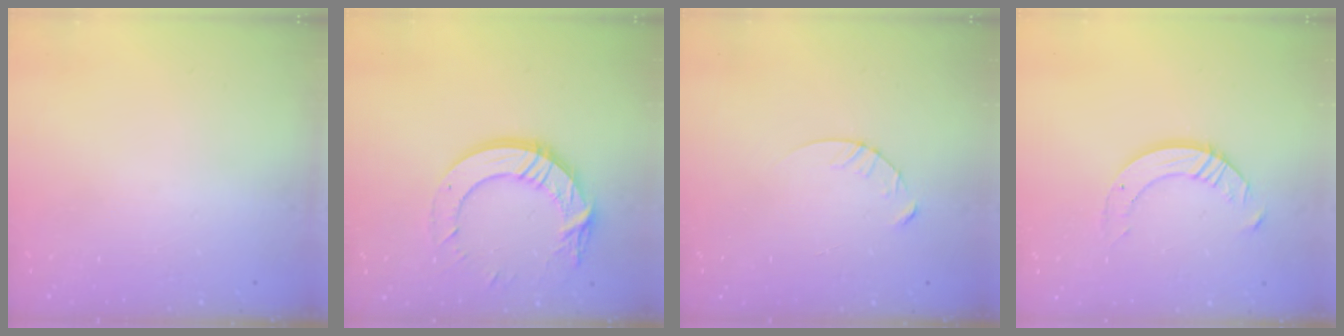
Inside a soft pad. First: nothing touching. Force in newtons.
{"total": 15.2, "press": 15.1, "slide": 1.5}
{"total": 4.6, "press": 4.5, "slide": 0.5}
{"total": 9.2, "press": 9.1, "slide": 0.8}